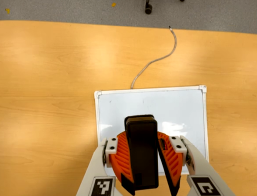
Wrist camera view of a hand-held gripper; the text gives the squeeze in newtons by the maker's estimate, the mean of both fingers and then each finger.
{"total": 8.6, "left": 9.2, "right": 8.1}